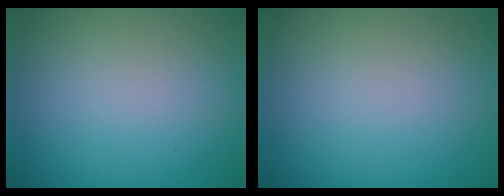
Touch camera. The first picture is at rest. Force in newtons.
{"total": 0.0}